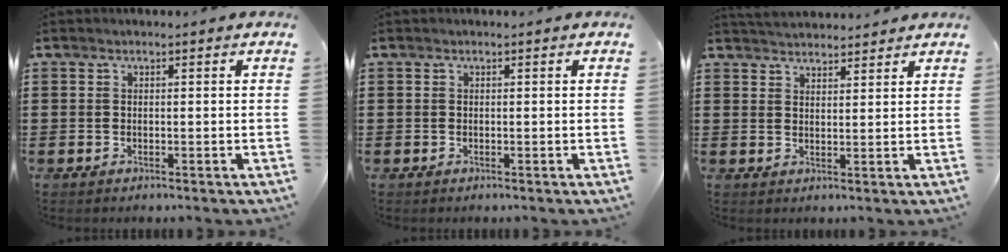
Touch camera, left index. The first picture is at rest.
{"total": 0.0}
{"total": 2.9, "force": [2.9, 0.1, -0.1], "torque": [-0.006, -0.006, 0.057]}